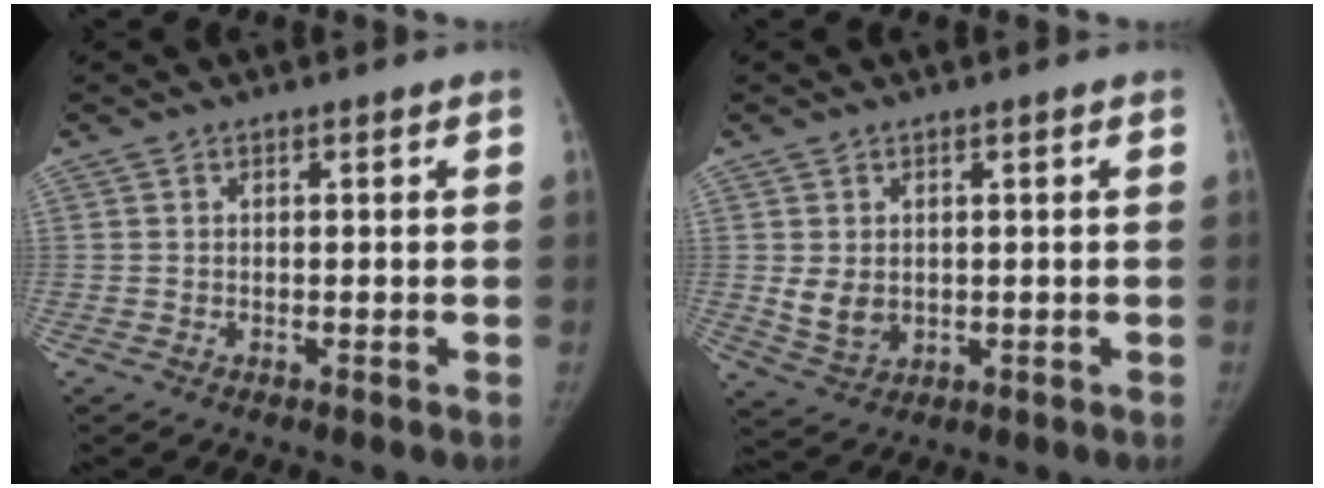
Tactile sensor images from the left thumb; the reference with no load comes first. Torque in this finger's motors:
{"motor_torque": [0.39, 0.42, 0.29, -0.36, 0.12]}